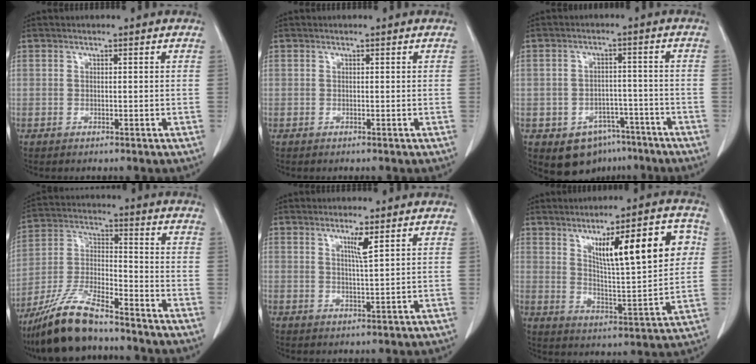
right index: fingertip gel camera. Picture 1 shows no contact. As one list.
[{"total": 0.0}, {"total": 7.4, "force": [-4.6, 5.2, 2.7], "torque": [-0.037, 0.013, -0.058]}, {"total": 13.2, "force": [-10.8, 2.4, 7.3], "torque": [-0.153, -0.014, -0.200]}, {"total": 2.8, "force": [1.5, -0.4, 2.4], "torque": [-0.045, -0.007, 0.028]}, {"total": 16.1, "force": [5.6, 2.7, 14.8], "torque": [-0.220, 0.012, 0.093]}]